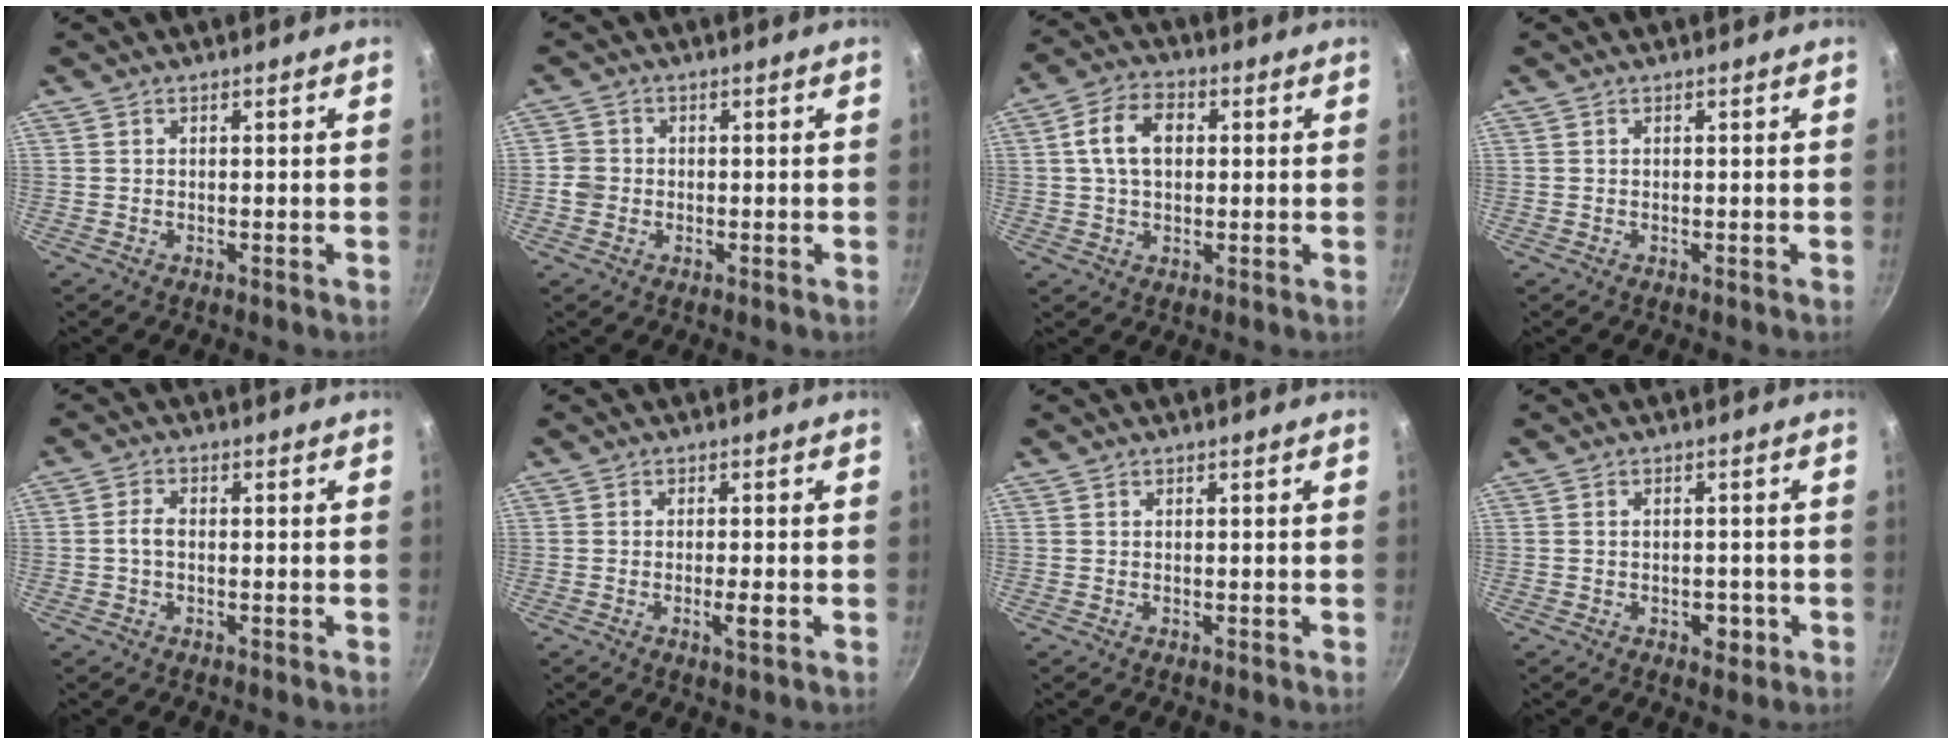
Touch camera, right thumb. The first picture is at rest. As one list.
[{"total": 3.0, "force": [-0.6, 2.8, 0.9], "torque": [-0.004, 0.012, -0.014]}, {"total": 9.2, "force": [1.4, 6.3, 6.5], "torque": [-0.100, 0.017, 0.018]}, {"total": 0.0}, {"total": 2.6, "force": [-0.4, 1.6, 2.0], "torque": [-0.041, 0.012, -0.011]}, {"total": 2.8, "force": [-0.9, 0.4, 2.6], "torque": [-0.050, 0.002, -0.017]}, {"total": 0.0}, {"total": 3.4, "force": [-1.2, 2.1, 2.3], "torque": [-0.023, 0.007, -0.014]}]